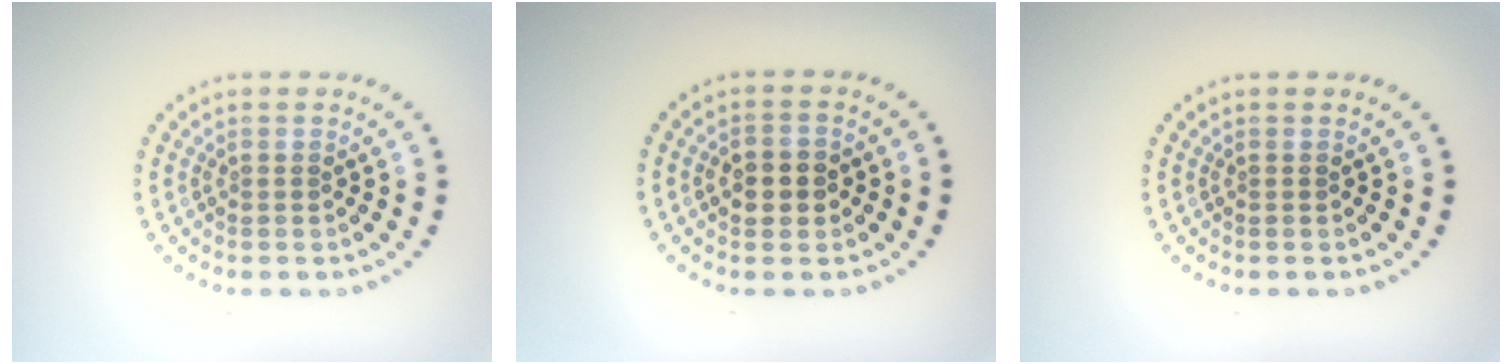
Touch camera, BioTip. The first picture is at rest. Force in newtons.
{"total": 2.7, "press": 2.7, "slide": 0.5}
{"total": 0.0}